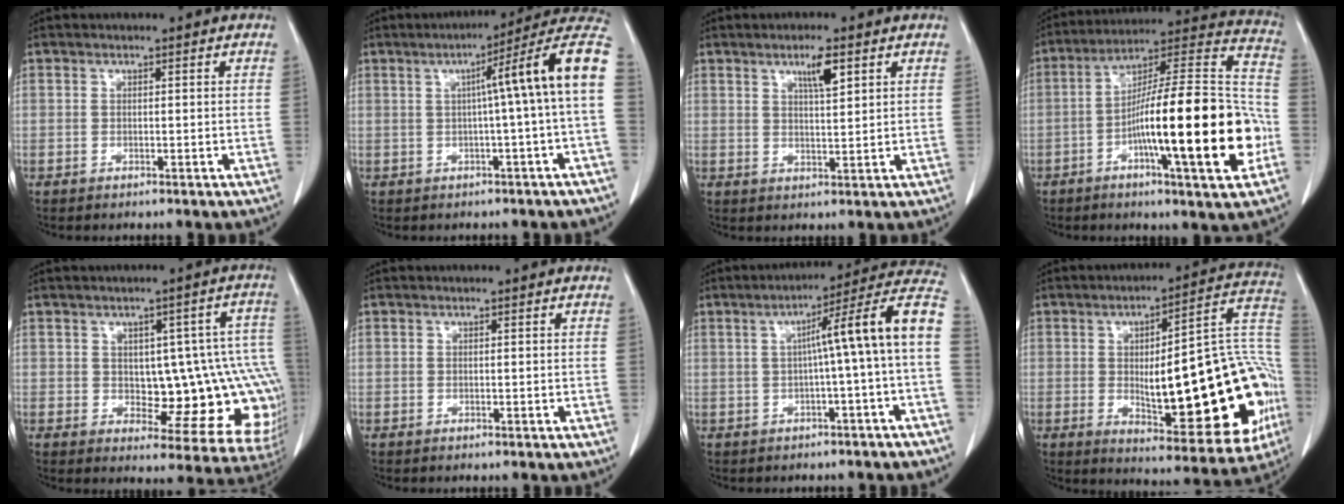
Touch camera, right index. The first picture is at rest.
{"total": 12.1, "force": [1.2, -1.3, 12.0], "torque": [-0.148, 0.036, 0.008]}
{"total": 4.1, "force": [2.2, 0.5, 3.4], "torque": [-0.059, -0.002, 0.039]}
{"total": 23.7, "force": [-6.4, 2.1, 22.8], "torque": [-0.325, 0.007, -0.102]}
{"total": 14.5, "force": [-0.6, 5.9, 13.3], "torque": [-0.118, 0.026, 0.008]}
{"total": 0.0}
{"total": 11.9, "force": [-0.3, -1.3, 11.8], "torque": [-0.149, 0.034, -0.012]}
{"total": 26.8, "force": [-3.8, 6.9, 25.6], "torque": [-0.269, 0.025, -0.035]}